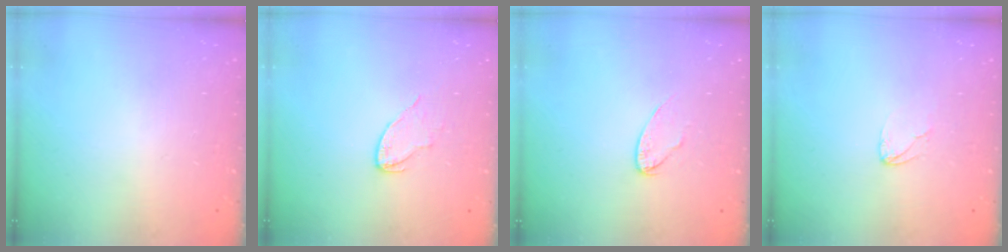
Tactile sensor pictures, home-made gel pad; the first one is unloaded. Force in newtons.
{"total": 4.9, "press": 4.9, "slide": 0.4}
{"total": 7.6, "press": 7.6, "slide": 0.3}
{"total": 3.7, "press": 3.7, "slide": 0.2}